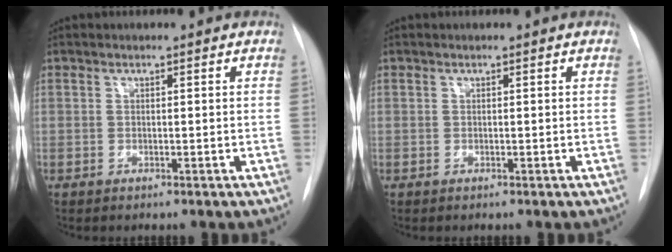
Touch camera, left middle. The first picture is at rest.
{"total": 0.0}